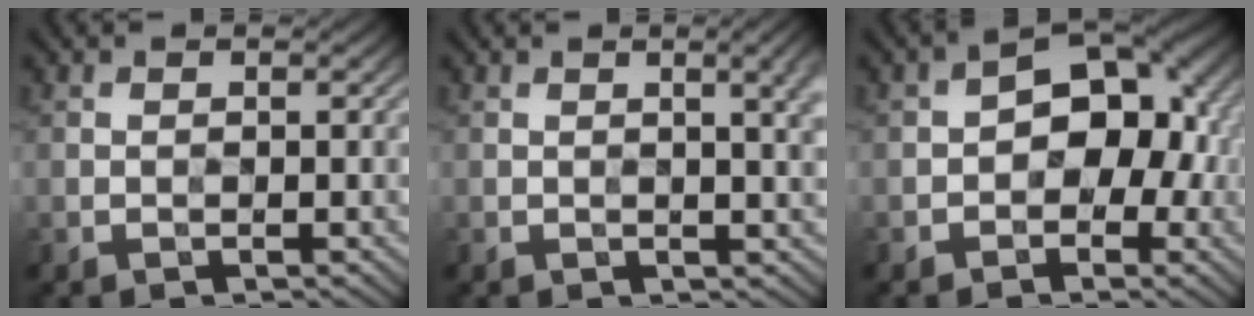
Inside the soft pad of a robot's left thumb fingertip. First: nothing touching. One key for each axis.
{"total": 3.9, "fx": 1.3, "fy": 1.0, "fz": 3.6, "tx": -0.047, "ty": 0.006, "tz": 0.019}
{"total": 8.3, "fx": -0.6, "fy": 5.6, "fz": 6.1, "tx": -0.061, "ty": 0.011, "tz": -0.025}